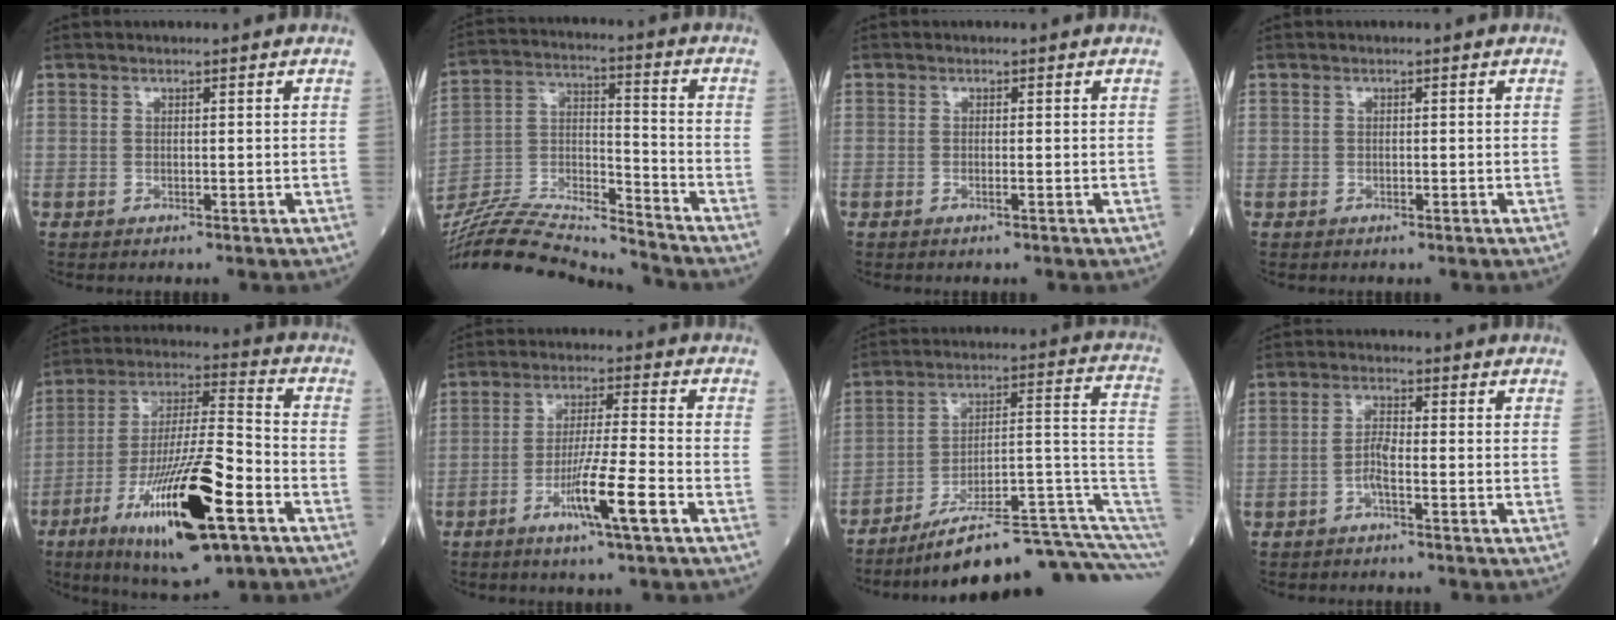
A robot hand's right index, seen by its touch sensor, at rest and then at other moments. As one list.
[{"total": 21.7, "force": [-20.7, 0.3, 6.5], "torque": [-0.139, 0.006, -0.357]}, {"total": 0.5, "force": [-0.2, -0.1, 0.5], "torque": [-0.012, 0.000, -0.002]}, {"total": 0.0}, {"total": 21.1, "force": [-9.3, 3.7, 18.5], "torque": [-0.354, -0.027, -0.154]}, {"total": 8.9, "force": [-4.1, -0.5, 7.9], "torque": [-0.146, -0.010, -0.075]}, {"total": 19.8, "force": [-15.0, -0.1, 13.0], "torque": [-0.118, 0.057, -0.230]}, {"total": 2.5, "force": [-1.1, 0.3, 2.2], "torque": [-0.044, 0.002, -0.022]}]